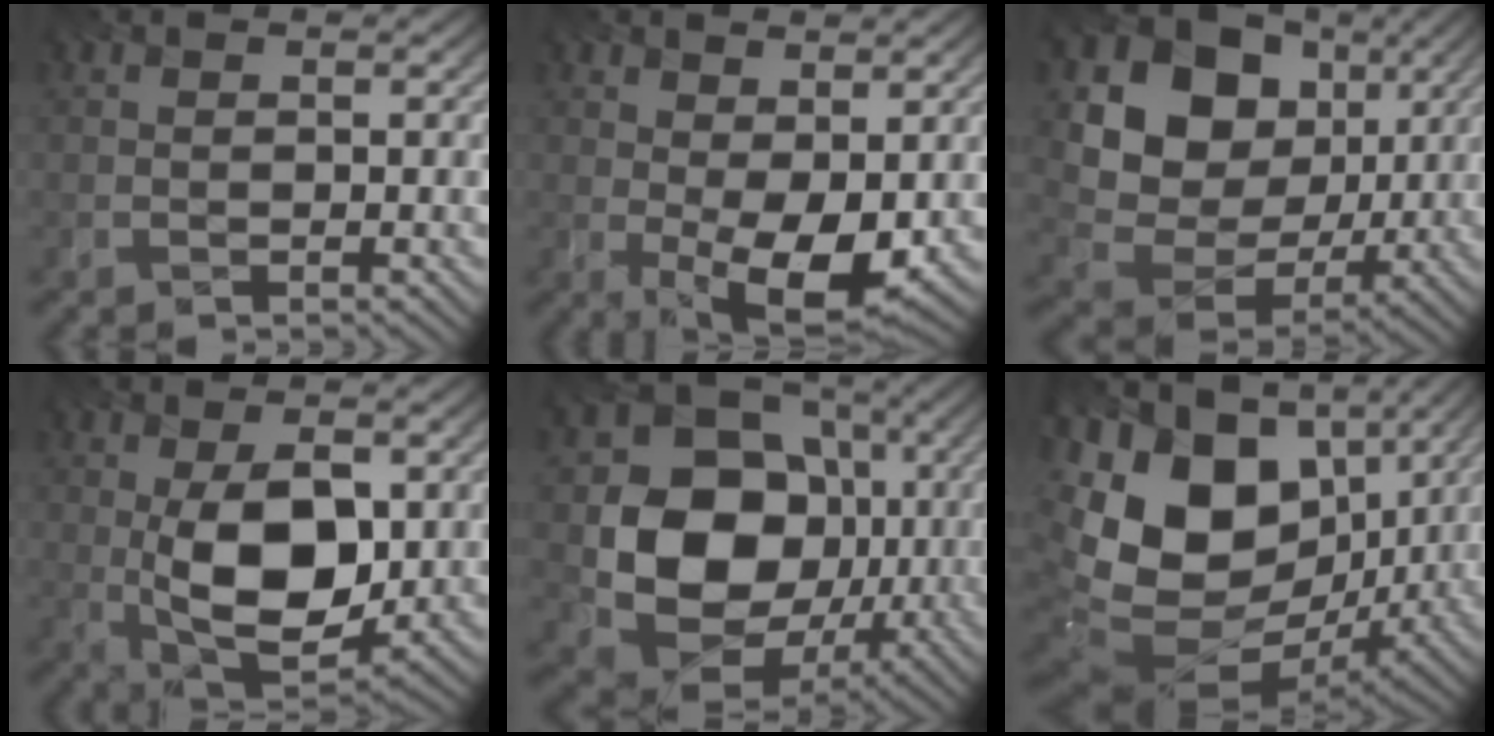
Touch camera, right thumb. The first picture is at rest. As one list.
[{"total": 8.1, "force": [-0.2, 4.1, 6.9], "torque": [-0.120, -0.010, 0.003]}, {"total": 15.3, "force": [3.7, 12.6, 7.9], "torque": [-0.177, 0.020, 0.076]}, {"total": 11.4, "force": [-0.8, 6.2, 9.5], "torque": [-0.185, -0.006, -0.009]}, {"total": 14.9, "force": [-1.3, 12.6, 7.8], "torque": [-0.146, -0.039, -0.023]}, {"total": 20.8, "force": [1.6, 14.7, 14.7], "torque": [-0.317, -0.020, 0.074]}]